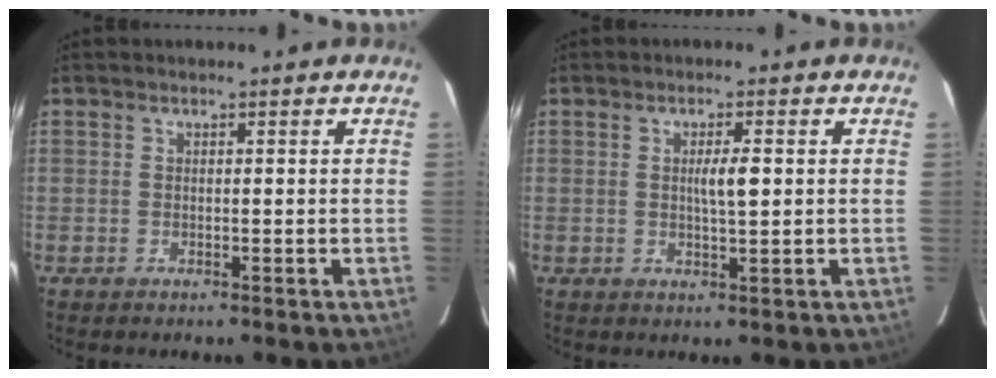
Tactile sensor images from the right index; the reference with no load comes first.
{"total": 3.2, "force": [0.4, 0.3, 3.2], "torque": [-0.056, -0.001, 0.006]}